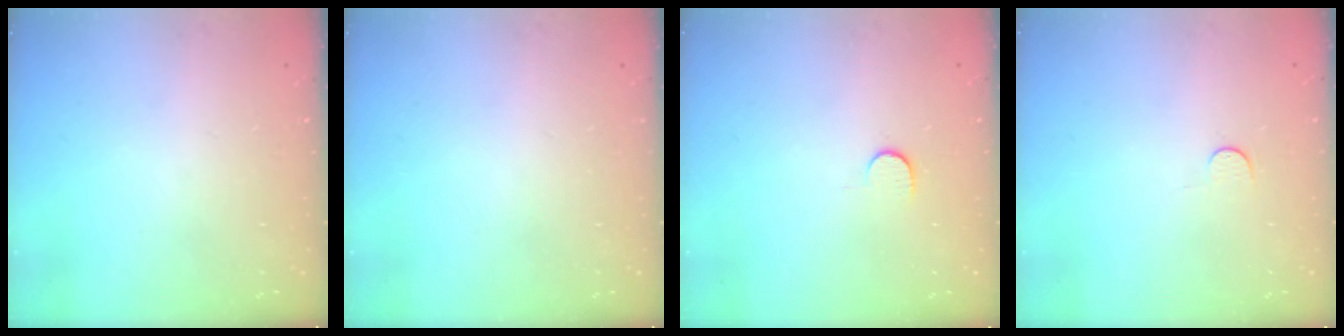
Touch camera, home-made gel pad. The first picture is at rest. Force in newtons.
{"total": 0.0}
{"total": 5.3, "press": 5.2, "slide": 0.5}
{"total": 2.8, "press": 2.8, "slide": 0.4}